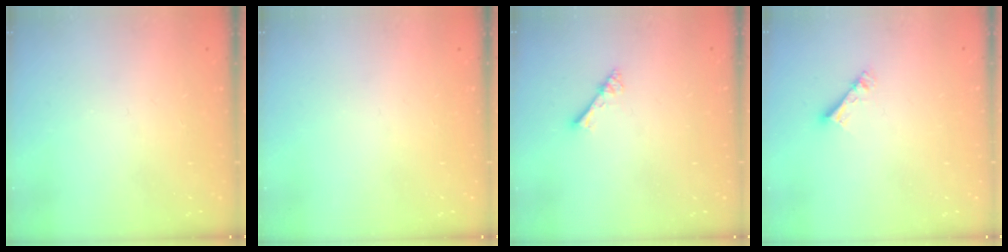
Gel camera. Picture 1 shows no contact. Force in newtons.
{"total": 0.0}
{"total": 2.7, "press": 2.7, "slide": 0.2}
{"total": 4.6, "press": 4.6, "slide": 0.4}